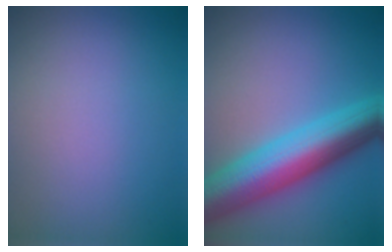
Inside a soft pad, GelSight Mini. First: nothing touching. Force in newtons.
{"total": 10.2, "press": 10.2, "slide": 0.3}